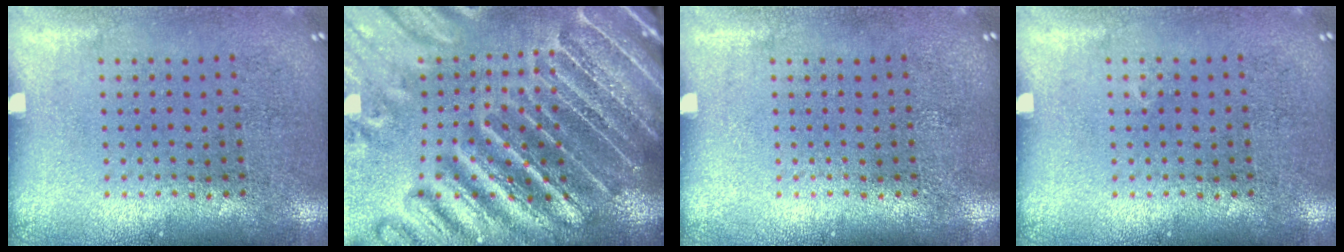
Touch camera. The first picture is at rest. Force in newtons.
{"total": 4.4, "press": 4.1, "slide": 1.5}
{"total": 0.0}
{"total": 0.0}